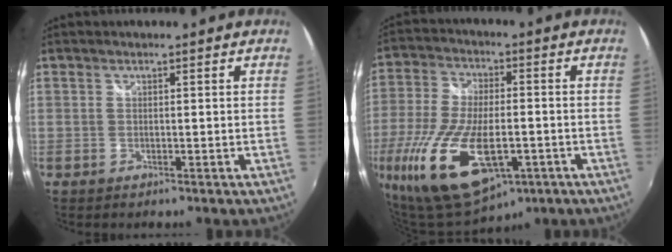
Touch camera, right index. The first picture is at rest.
{"total": 24.5, "force": [-9.4, 11.7, 19.3], "torque": [-0.431, -0.058, -0.151]}